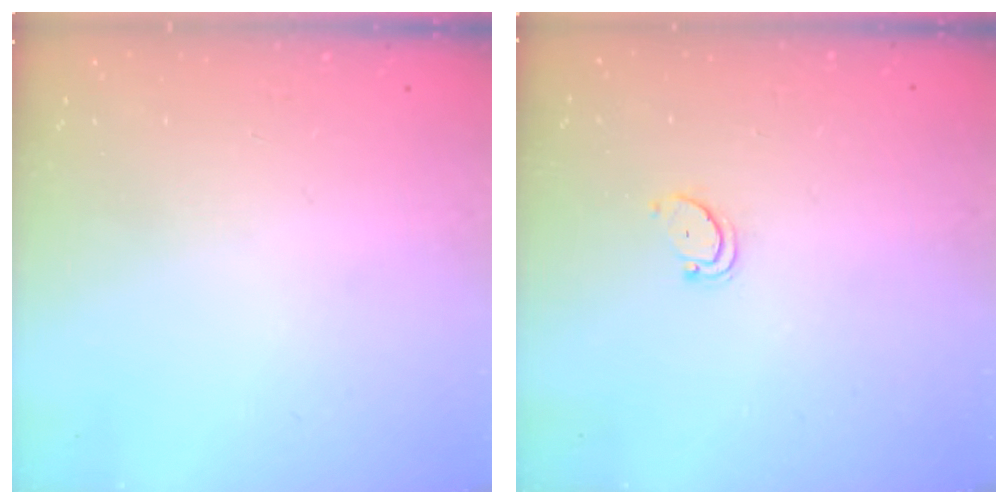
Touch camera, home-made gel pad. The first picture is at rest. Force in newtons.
{"total": 2.3, "press": 2.3, "slide": 0.2}